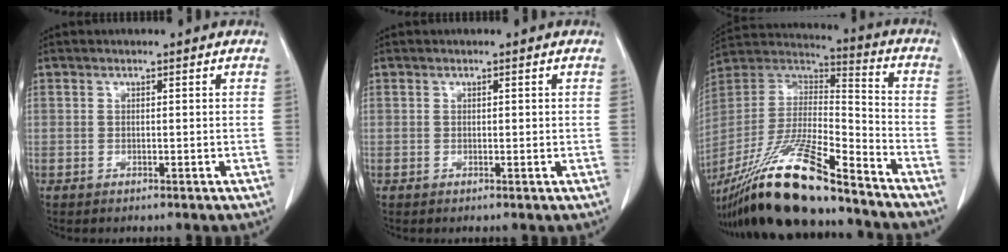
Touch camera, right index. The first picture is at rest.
{"total": 0.0}
{"total": 23.2, "force": [-18.2, 2.6, 14.1], "torque": [-0.295, -0.025, -0.335]}